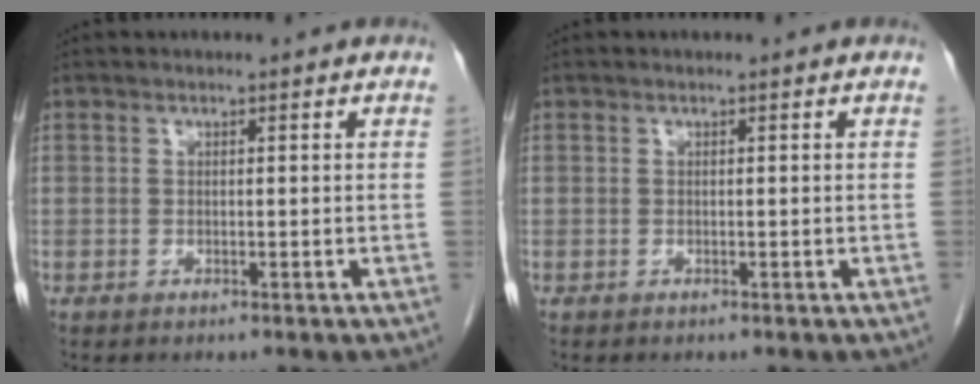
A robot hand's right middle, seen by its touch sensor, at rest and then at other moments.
{"total": 0.0}